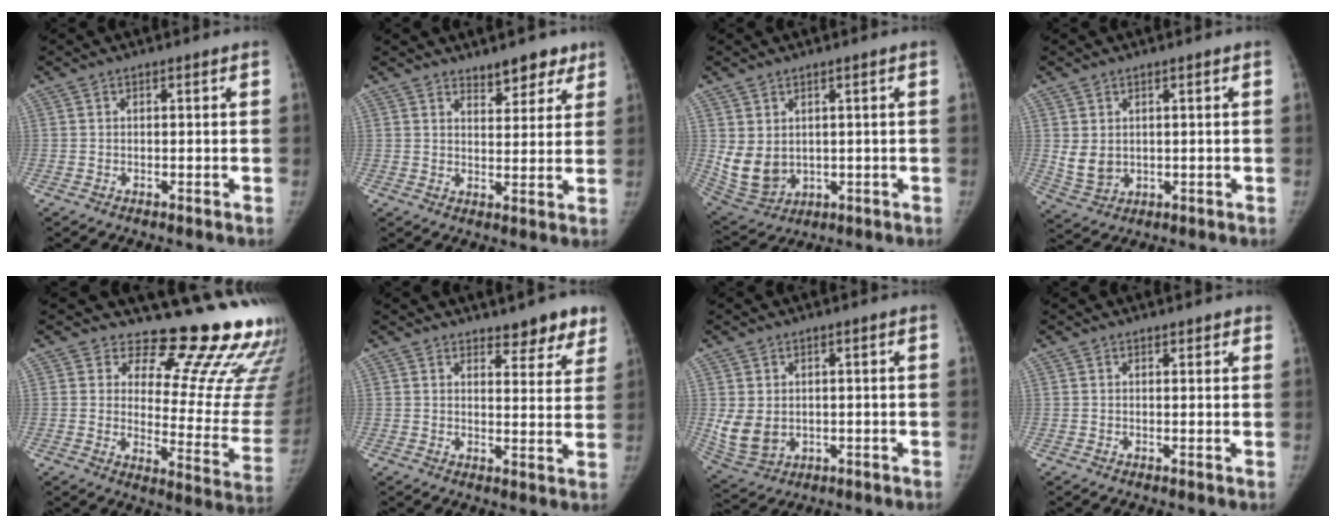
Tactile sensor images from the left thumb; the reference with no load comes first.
{"total": 6.2, "force": [4.7, 3.0, 2.7], "torque": [-0.002, -0.030, 0.069]}
{"total": 8.1, "force": [1.0, 6.3, 5.0], "torque": [-0.087, -0.014, 0.046]}
{"total": 4.7, "force": [0.9, 3.7, 2.8], "torque": [-0.043, -0.015, 0.032]}
{"total": 21.1, "force": [17.8, 7.6, 8.4], "torque": [-0.050, -0.158, 0.207]}
{"total": 7.1, "force": [5.6, 2.9, 3.2], "torque": [-0.001, -0.036, 0.068]}
{"total": 6.9, "force": [0.2, 5.4, 4.3], "torque": [-0.077, -0.013, 0.025]}
{"total": 1.7, "force": [1.4, 0.7, 0.6], "torque": [0.004, -0.004, 0.014]}